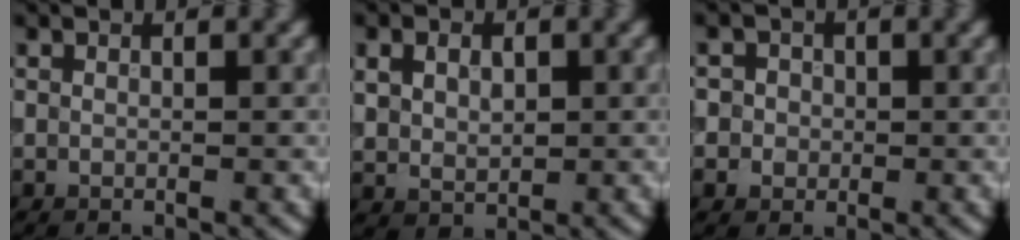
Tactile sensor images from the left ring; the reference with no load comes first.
{"total": 3.0, "force": [0.8, 2.2, 1.8], "torque": [-0.039, -0.001, 0.016]}
{"total": 3.1, "force": [0.5, 2.9, 0.9], "torque": [0.008, 0.012, -0.007]}